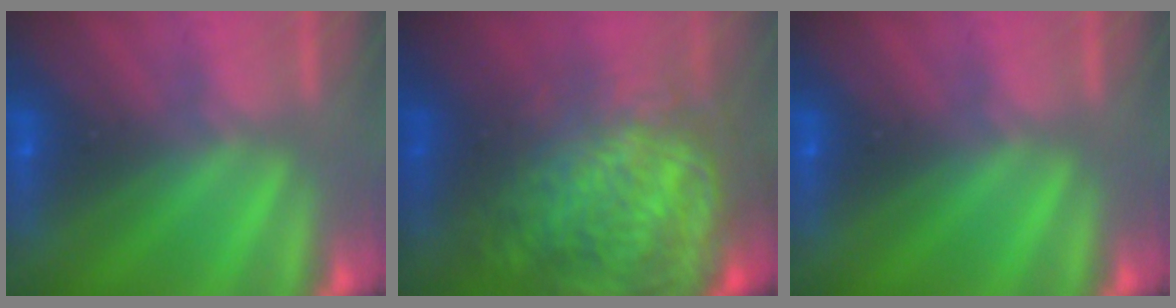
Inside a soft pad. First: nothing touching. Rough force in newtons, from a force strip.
{"total": 8.0}
{"total": 0.0}